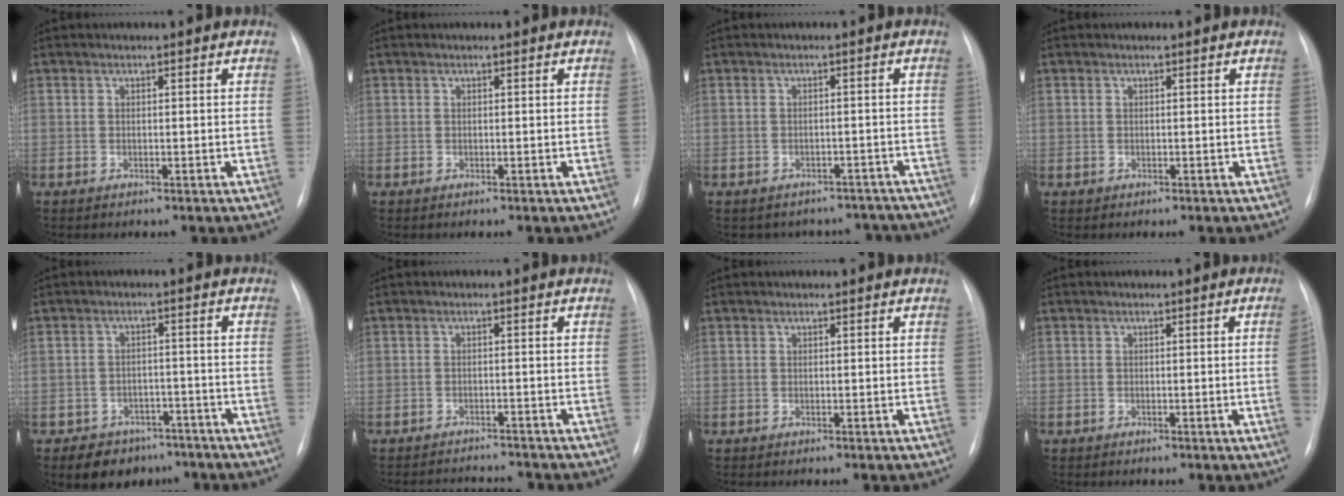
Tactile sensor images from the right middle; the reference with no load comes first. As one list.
[{"total": 0.0}, {"total": 10.0, "force": [-8.9, 4.6, 0.7], "torque": [0.002, 0.029, -0.088]}, {"total": 0.0}, {"total": 6.9, "force": [-5.1, 4.5, 1.2], "torque": [-0.010, 0.014, -0.071]}, {"total": 5.4, "force": [-5.3, 0.4, 0.4], "torque": [-0.005, -0.001, -0.077]}, {"total": 0.0}, {"total": 1.9, "force": [-0.4, -0.5, 1.8], "torque": [-0.024, 0.000, -0.006]}]